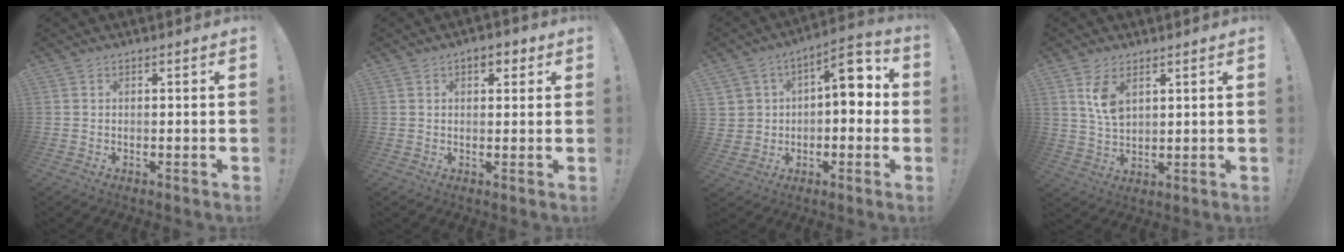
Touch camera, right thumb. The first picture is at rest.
{"total": 3.8, "force": [1.8, 2.3, 2.4], "torque": [-0.022, -0.001, 0.028]}
{"total": 10.8, "force": [2.0, 8.2, 6.7], "torque": [-0.079, -0.005, 0.038]}
{"total": 7.1, "force": [4.1, 3.8, 4.4], "torque": [-0.073, -0.019, 0.074]}